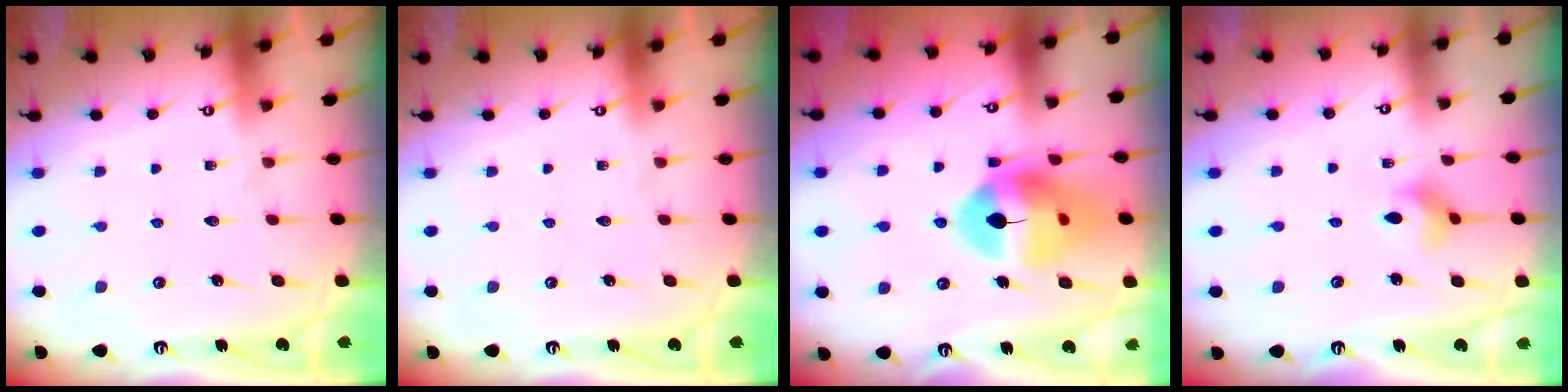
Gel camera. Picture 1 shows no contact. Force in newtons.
{"total": 0.0}
{"total": 15.5, "press": 15.4, "slide": 1.8}
{"total": 3.9, "press": 3.9, "slide": 0.6}